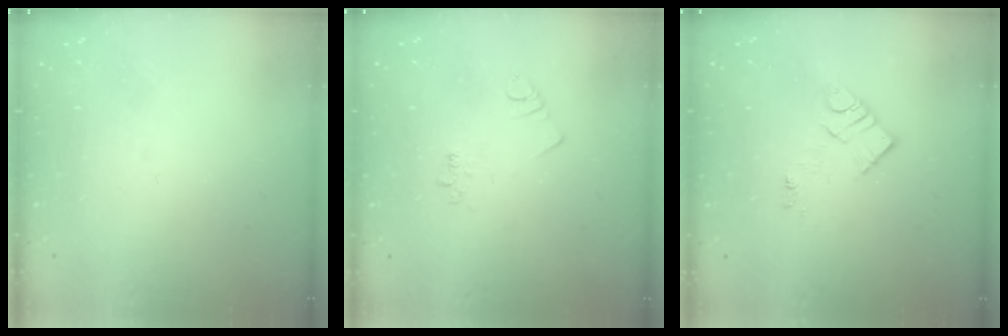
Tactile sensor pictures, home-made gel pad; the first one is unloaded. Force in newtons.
{"total": 3.3, "press": 3.3, "slide": 0.4}
{"total": 8.7, "press": 8.7, "slide": 0.3}